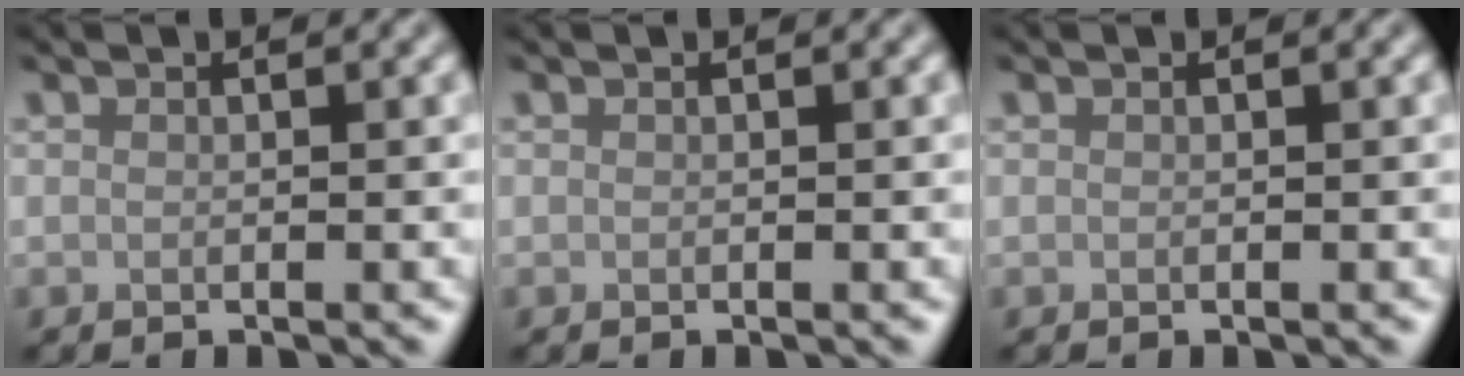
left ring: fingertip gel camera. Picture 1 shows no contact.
{"total": 0.0}
{"total": 0.0}